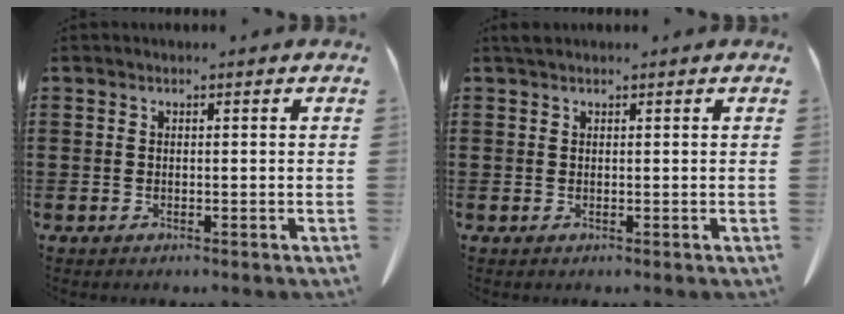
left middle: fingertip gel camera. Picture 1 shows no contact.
{"total": 0.8, "force": [0.6, 0.3, 0.3], "torque": [-0.009, 0.001, 0.013]}